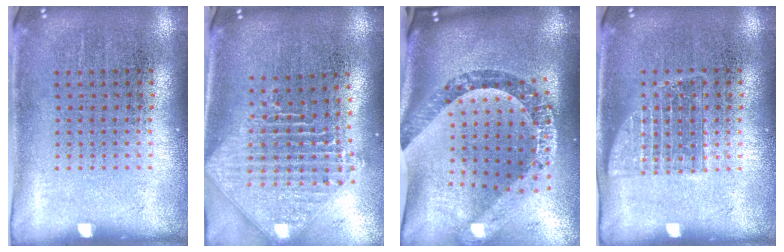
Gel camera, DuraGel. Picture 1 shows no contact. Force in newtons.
{"total": 2.5, "press": 1.9, "slide": 1.7}
{"total": 2.8, "press": 2.1, "slide": 1.8}
{"total": 1.0, "press": 1.0, "slide": 0.2}